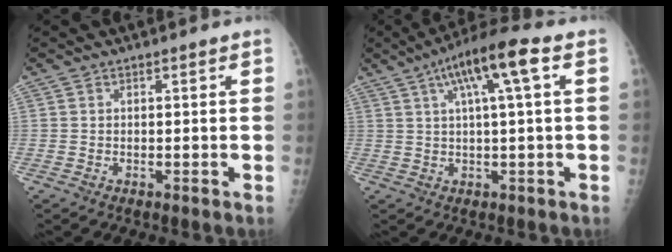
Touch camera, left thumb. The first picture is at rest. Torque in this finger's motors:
{"motor_torque": [1.11, 1.15, 1.19, -0.10, 0.33]}